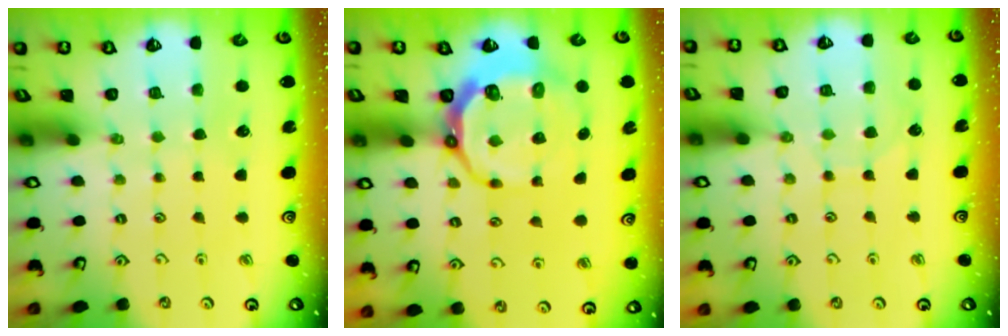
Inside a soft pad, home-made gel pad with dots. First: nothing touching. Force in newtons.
{"total": 11.0, "press": 10.2, "slide": 4.0}
{"total": 6.1, "press": 6.1, "slide": 0.4}